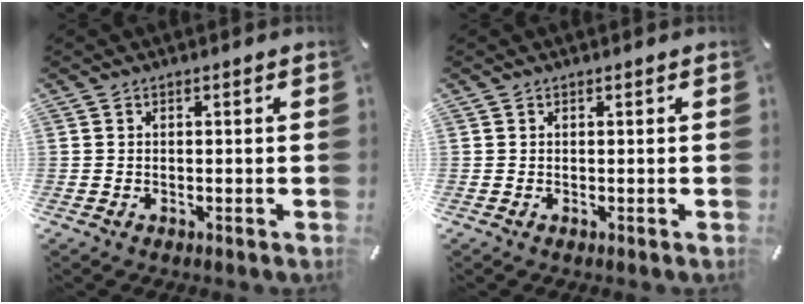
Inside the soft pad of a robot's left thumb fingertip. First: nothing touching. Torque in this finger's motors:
{"motor_torque": [0.00, 0.00, 0.01, -0.01, 0.00]}